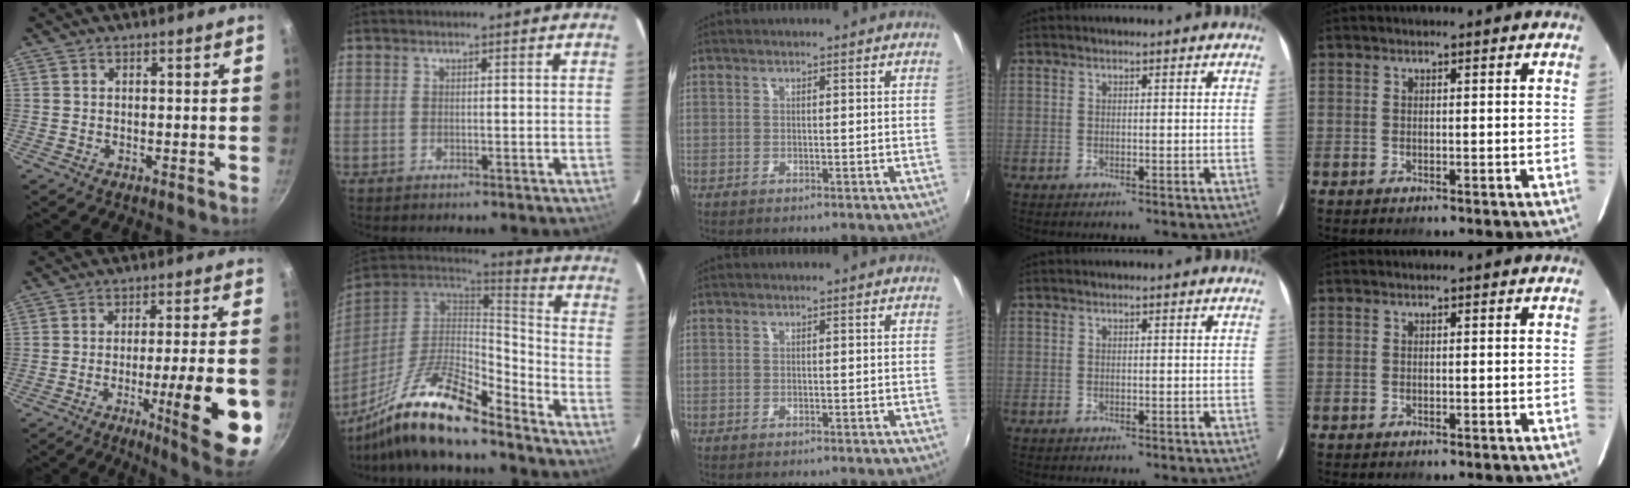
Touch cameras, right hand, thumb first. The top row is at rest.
{"thumb": {"total": 17.9, "force": [-5.6, 2.6, 16.8], "torque": [-0.216, 0.016, -0.074]}, "index": {"total": 20.0, "force": [-14.8, 4.6, 12.6], "torque": [-0.251, -0.027, -0.270]}}